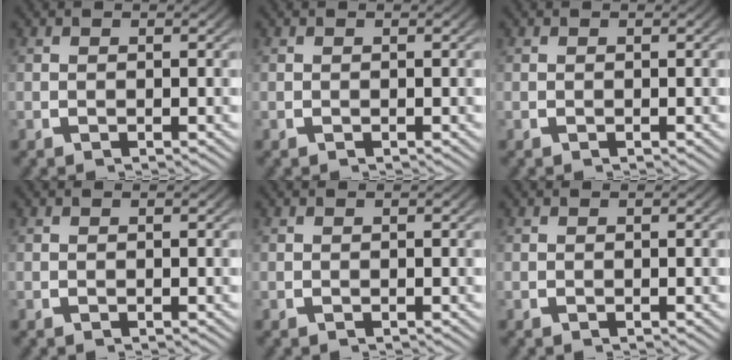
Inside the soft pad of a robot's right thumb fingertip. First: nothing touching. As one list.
[{"total": 0.0}, {"total": 0.0}, {"total": 0.0}, {"total": 0.0}, {"total": 0.0}]